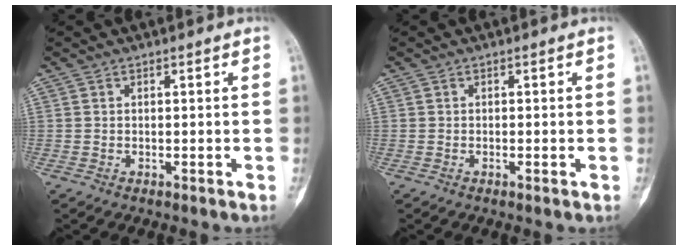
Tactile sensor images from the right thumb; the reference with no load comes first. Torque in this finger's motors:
{"motor_torque": [-0.33, -0.01, -0.29, 0.18, -0.03]}